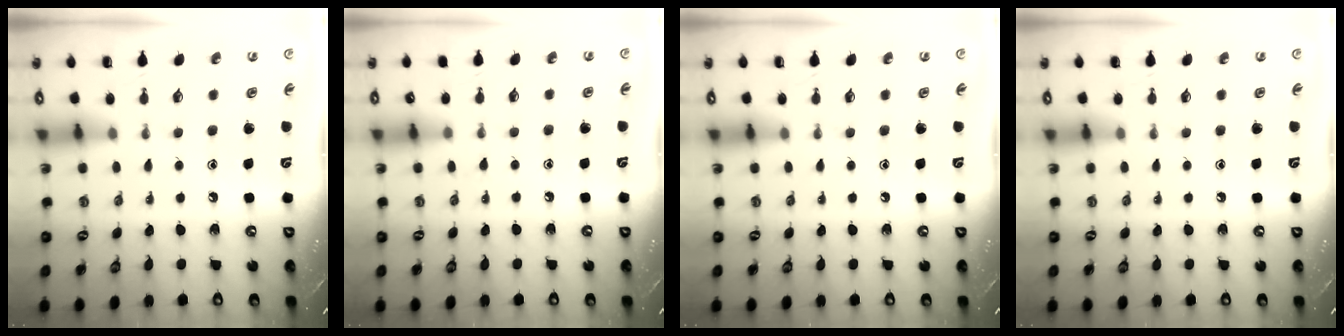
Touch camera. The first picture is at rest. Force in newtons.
{"total": 4.5, "press": 4.4, "slide": 0.7}
{"total": 0.0}
{"total": 0.0}